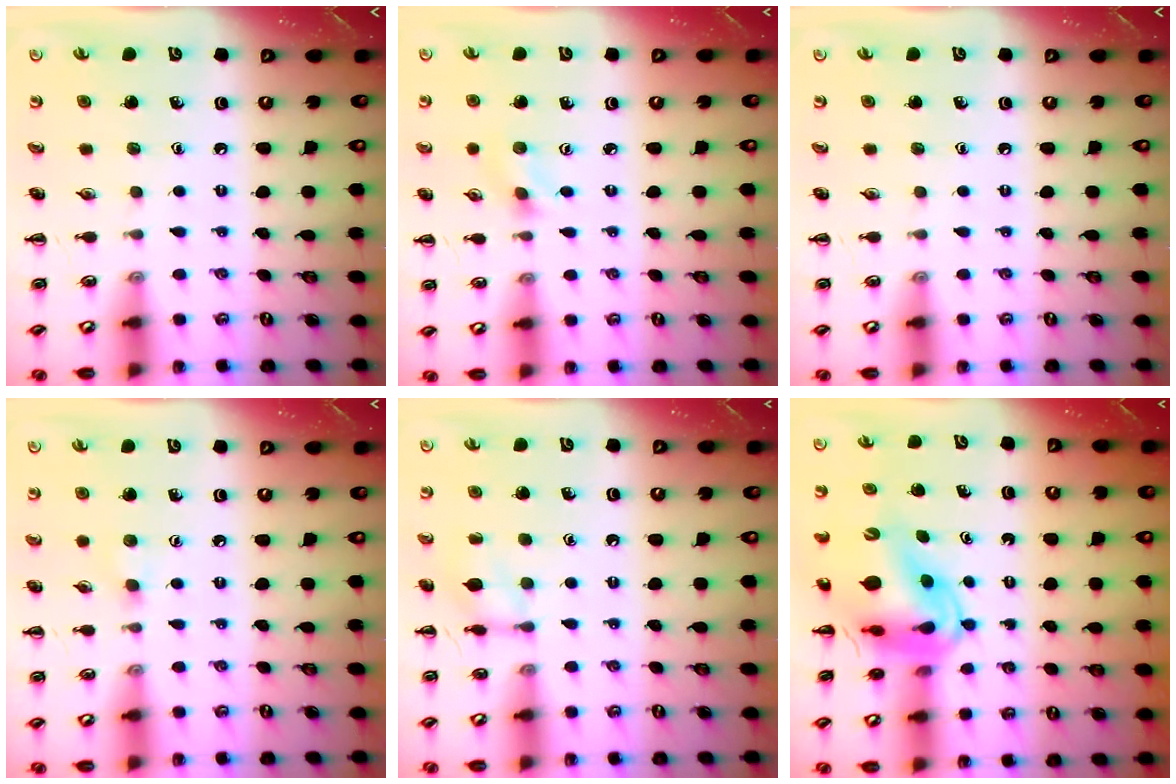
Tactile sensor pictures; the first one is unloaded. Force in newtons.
{"total": 1.2, "press": 1.1, "slide": 0.3}
{"total": 0.0}
{"total": 4.4, "press": 4.0, "slide": 1.7}
{"total": 9.2, "press": 9.2, "slide": 0.9}
{"total": 12.2, "press": 11.6, "slide": 3.8}